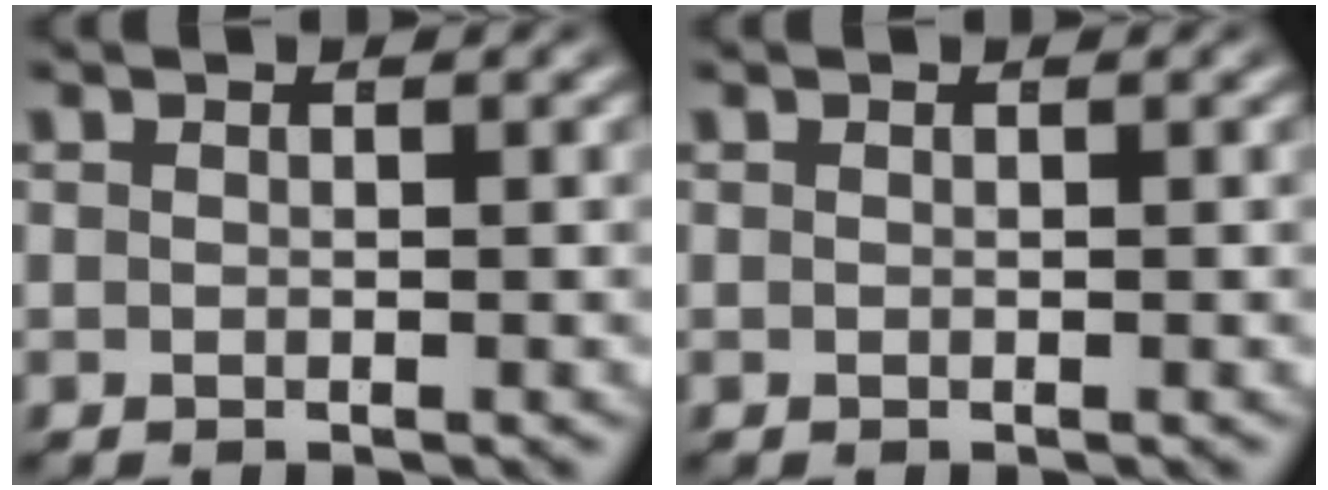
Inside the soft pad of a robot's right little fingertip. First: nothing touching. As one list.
[{"total": 0.0}]